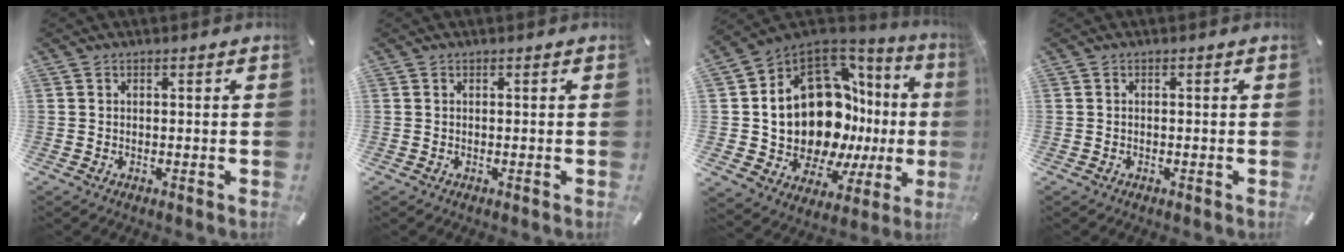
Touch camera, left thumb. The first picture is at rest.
{"total": 0.0}
{"total": 21.6, "force": [1.6, 14.5, 15.9], "torque": [-0.286, -0.070, 0.064]}
{"total": 0.5, "force": [-0.3, 0.3, 0.2], "torque": [-0.005, 0.001, -0.008]}